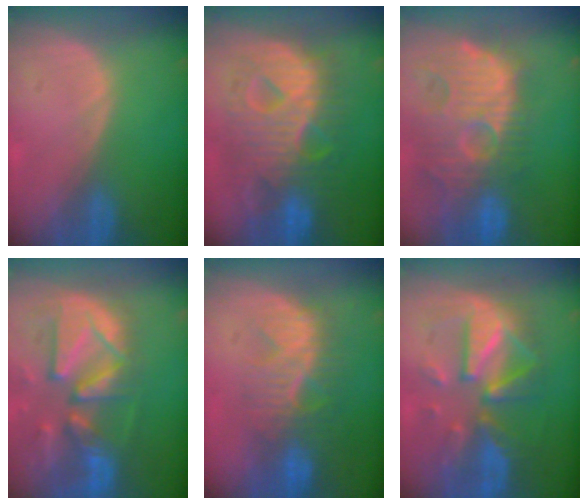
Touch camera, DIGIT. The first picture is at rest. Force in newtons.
{"total": 12.6, "press": 12.6, "slide": 1.2}
{"total": 14.1, "press": 12.4, "slide": 6.7}
{"total": 13.3, "press": 11.4, "slide": 6.8}
{"total": 9.3, "press": 8.4, "slide": 3.9}
{"total": 10.6, "press": 10.6, "slide": 0.9}